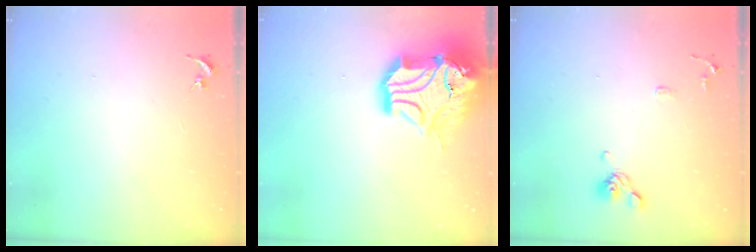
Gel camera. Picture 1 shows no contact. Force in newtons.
{"total": 21.9, "press": 21.7, "slide": 2.9}
{"total": 8.8, "press": 8.6, "slide": 2.0}